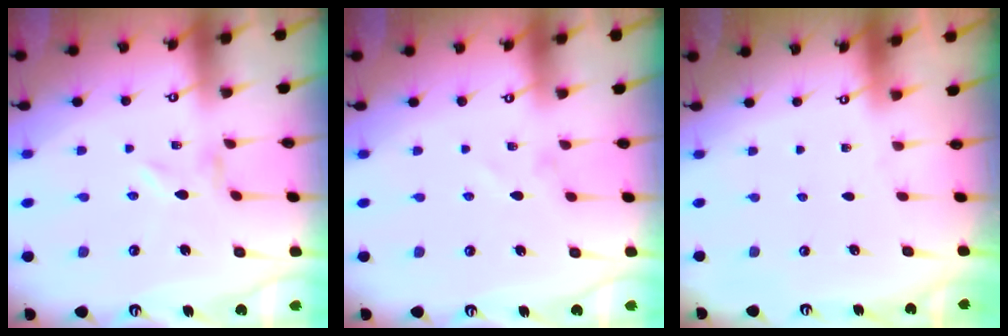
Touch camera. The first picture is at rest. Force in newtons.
{"total": 0.0}
{"total": 0.0}